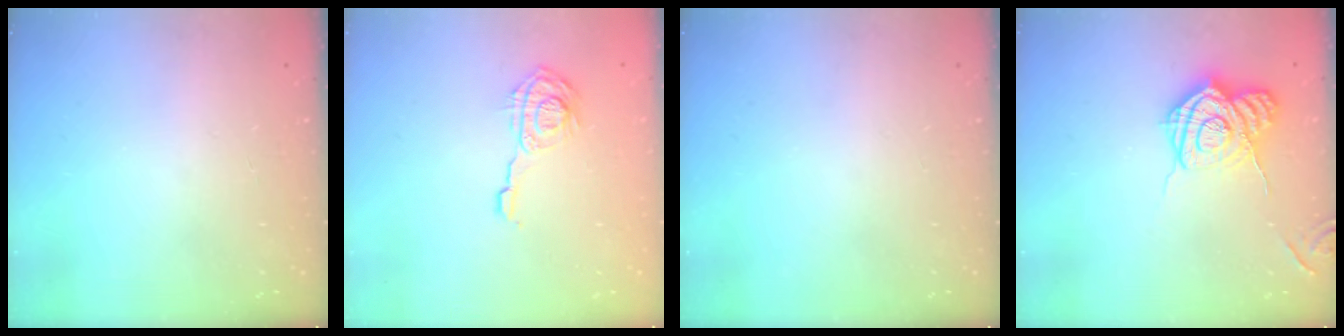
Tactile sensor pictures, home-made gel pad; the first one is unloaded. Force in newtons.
{"total": 9.7, "press": 9.7, "slide": 0.5}
{"total": 0.0}
{"total": 15.8, "press": 15.8, "slide": 0.8}